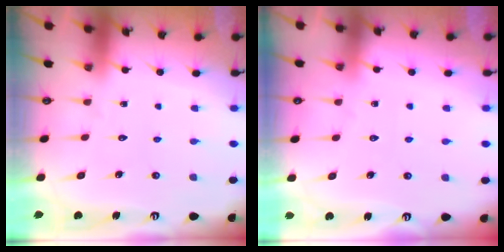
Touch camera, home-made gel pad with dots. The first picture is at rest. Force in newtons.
{"total": 2.4, "press": 2.4, "slide": 0.4}